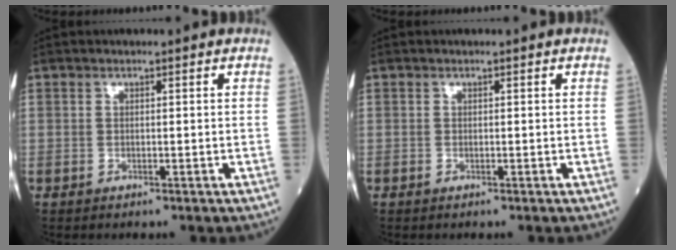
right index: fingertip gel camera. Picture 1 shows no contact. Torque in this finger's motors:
{"motor_torque": [0.00, 0.00, 0.00, 0.00]}